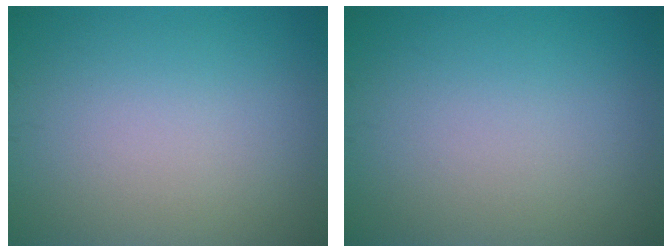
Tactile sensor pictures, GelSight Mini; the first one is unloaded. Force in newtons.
{"total": 0.0}